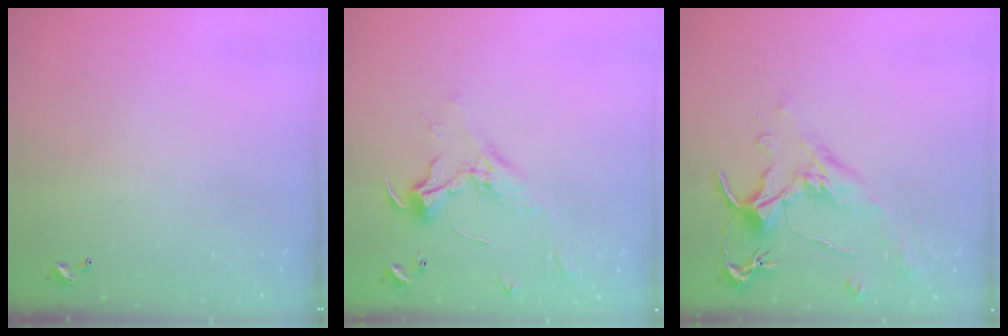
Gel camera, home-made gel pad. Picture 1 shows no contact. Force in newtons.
{"total": 2.4, "press": 2.3, "slide": 0.9}
{"total": 1.8, "press": 1.2, "slide": 1.3}